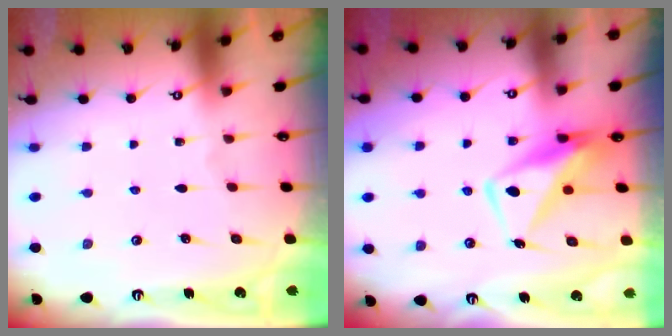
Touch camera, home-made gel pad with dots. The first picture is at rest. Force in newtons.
{"total": 11.3, "press": 11.2, "slide": 1.0}